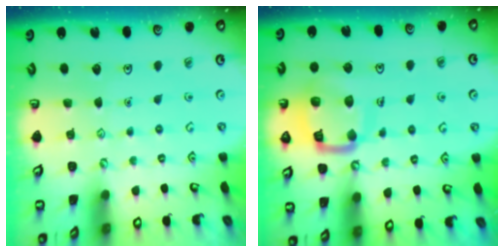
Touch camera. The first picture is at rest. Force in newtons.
{"total": 14.7, "press": 14.6, "slide": 1.6}